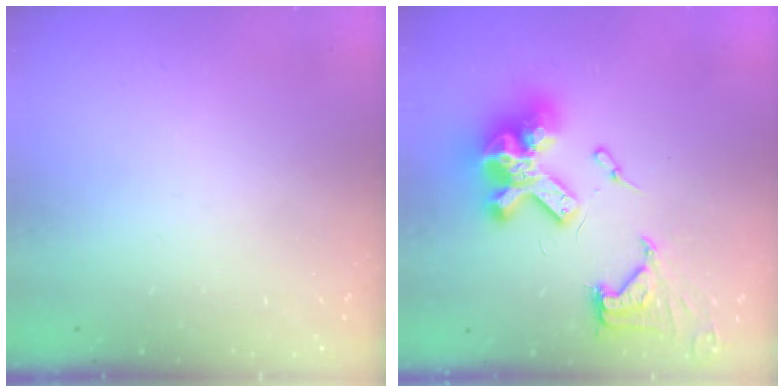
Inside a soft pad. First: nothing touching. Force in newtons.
{"total": 20.4, "press": 20.3, "slide": 2.1}